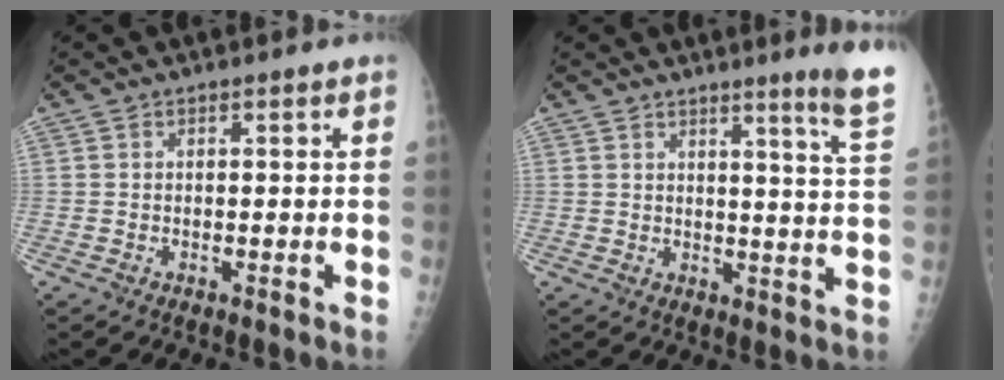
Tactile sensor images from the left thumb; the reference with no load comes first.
{"total": 8.2, "force": [6.3, -1.2, 5.2], "torque": [-0.061, -0.064, 0.067]}